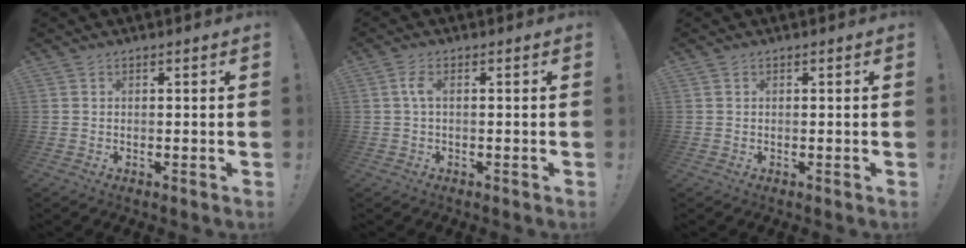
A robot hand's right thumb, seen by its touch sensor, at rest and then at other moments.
{"total": 3.2, "force": [0.0, 0.9, 3.0], "torque": [-0.071, 0.008, -0.002]}
{"total": 0.0}